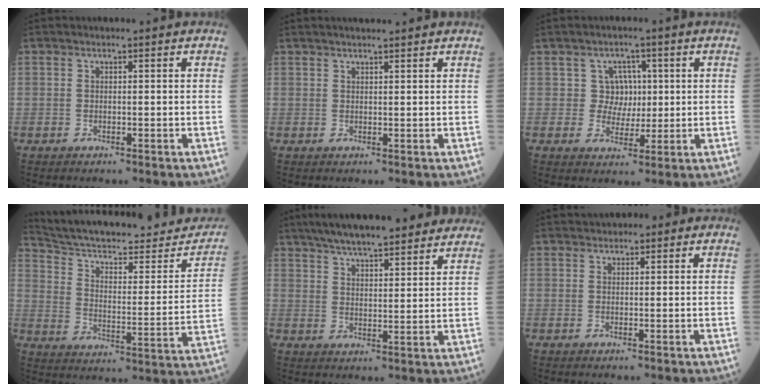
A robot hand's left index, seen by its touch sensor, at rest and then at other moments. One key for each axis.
{"total": 4.0, "fx": 3.6, "fy": 0.2, "fz": 1.7, "tx": -0.020, "ty": 0.023, "tz": 0.051}
{"total": 4.0, "fx": 0.8, "fy": 3.9, "fz": 0.6, "tx": -0.004, "ty": 0.007, "tz": 0.011}
{"total": 26.0, "fx": 23.7, "fy": 5.5, "fz": 9.2, "tx": -0.134, "ty": -0.041, "tz": 0.314}
{"total": 16.1, "fx": 13.6, "fy": 3.1, "fz": 8.1, "tx": -0.130, "ty": 0.031, "tz": 0.196}
{"total": 1.5, "fx": 0.6, "fy": 1.1, "fz": 0.8, "tx": -0.013, "ty": 0.013, "tz": 0.006}